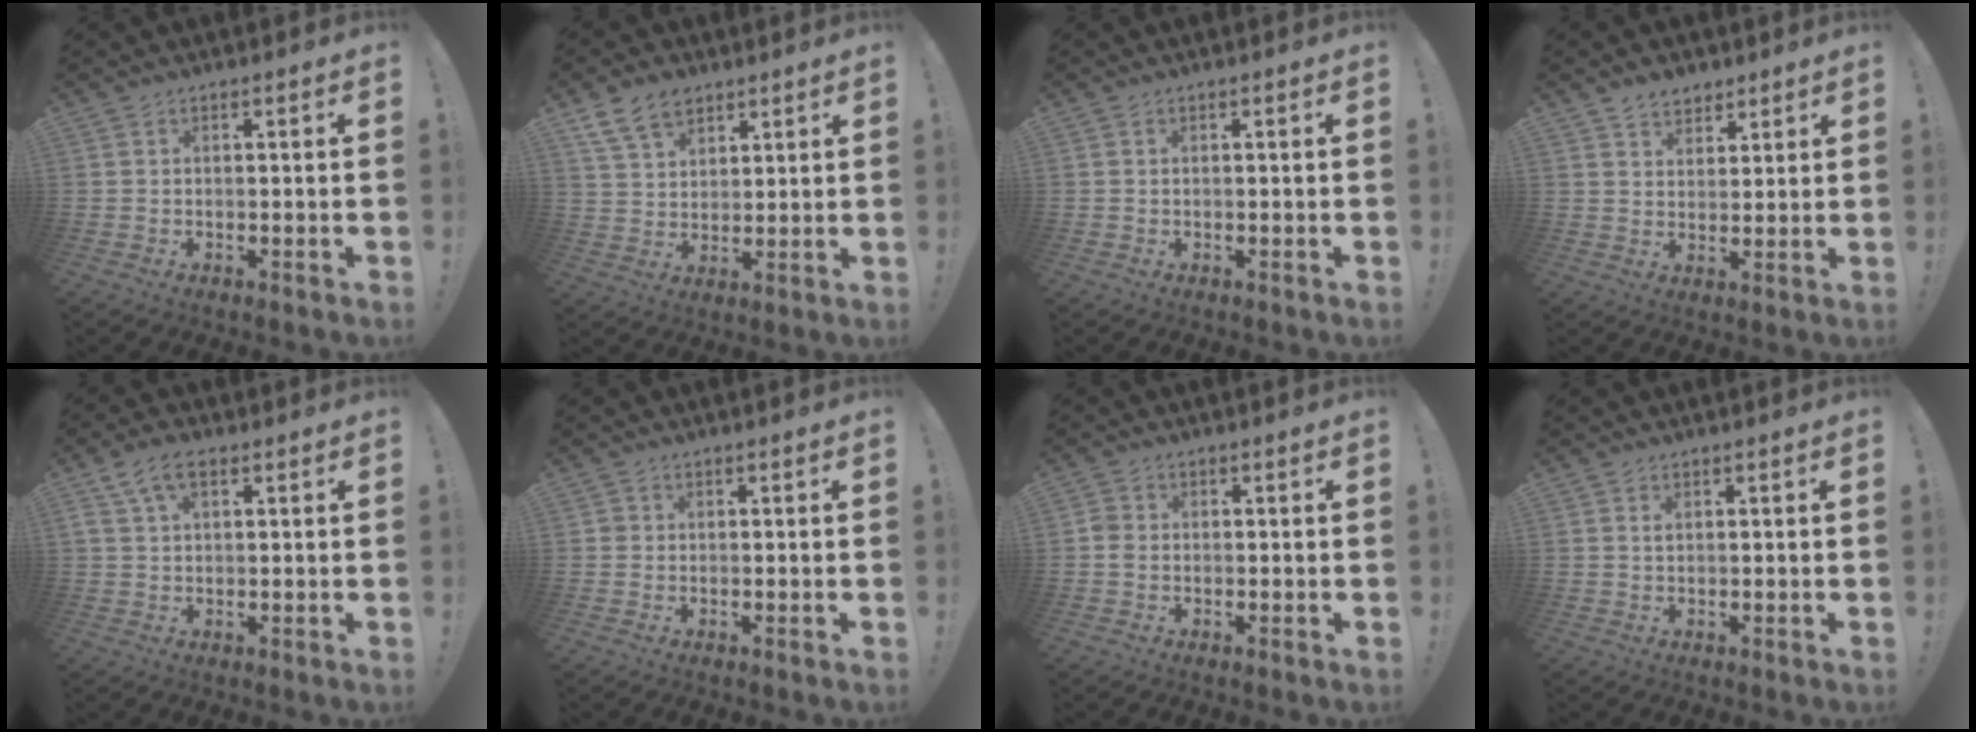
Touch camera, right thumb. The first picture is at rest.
{"total": 10.6, "force": [6.6, 7.1, 4.3], "torque": [-0.068, -0.032, 0.129]}
{"total": 0.0}
{"total": 5.6, "force": [4.2, 3.6, 0.7], "torque": [-0.003, -0.027, 0.078]}
{"total": 7.0, "force": [3.1, 3.9, 5.0], "torque": [-0.093, 0.006, 0.062]}
{"total": 1.2, "force": [0.1, 1.2, 0.3], "torque": [-0.005, 0.005, 0.002]}
{"total": 2.5, "force": [-0.7, 2.1, 1.2], "torque": [-0.013, 0.007, -0.013]}
{"total": 0.5, "force": [0.3, 0.3, 0.4], "torque": [0.000, -0.004, 0.005]}